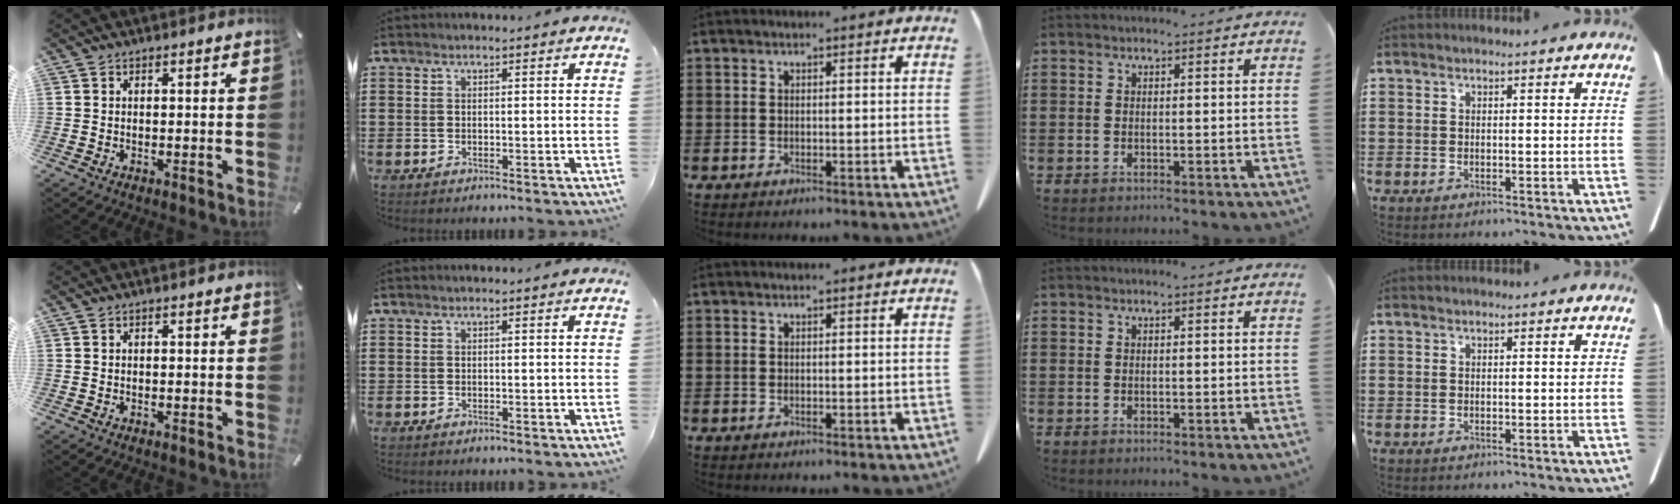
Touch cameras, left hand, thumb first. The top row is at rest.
{}